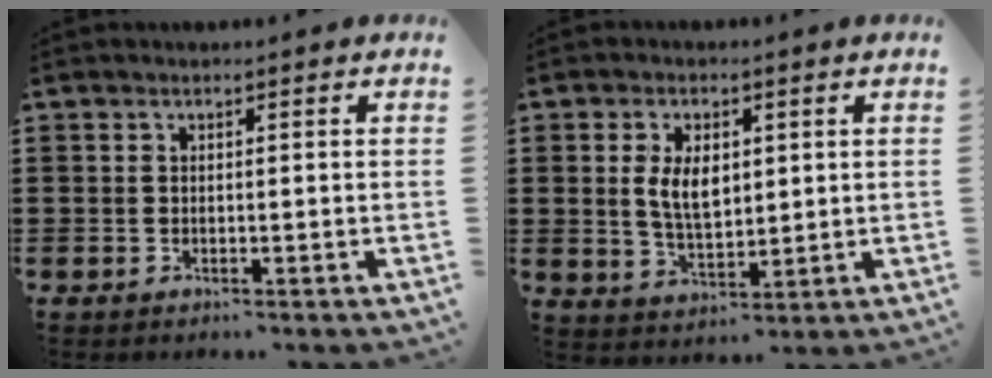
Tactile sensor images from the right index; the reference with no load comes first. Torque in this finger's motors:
{"motor_torque": [0.58, 0.14, 0.37, 0.14]}